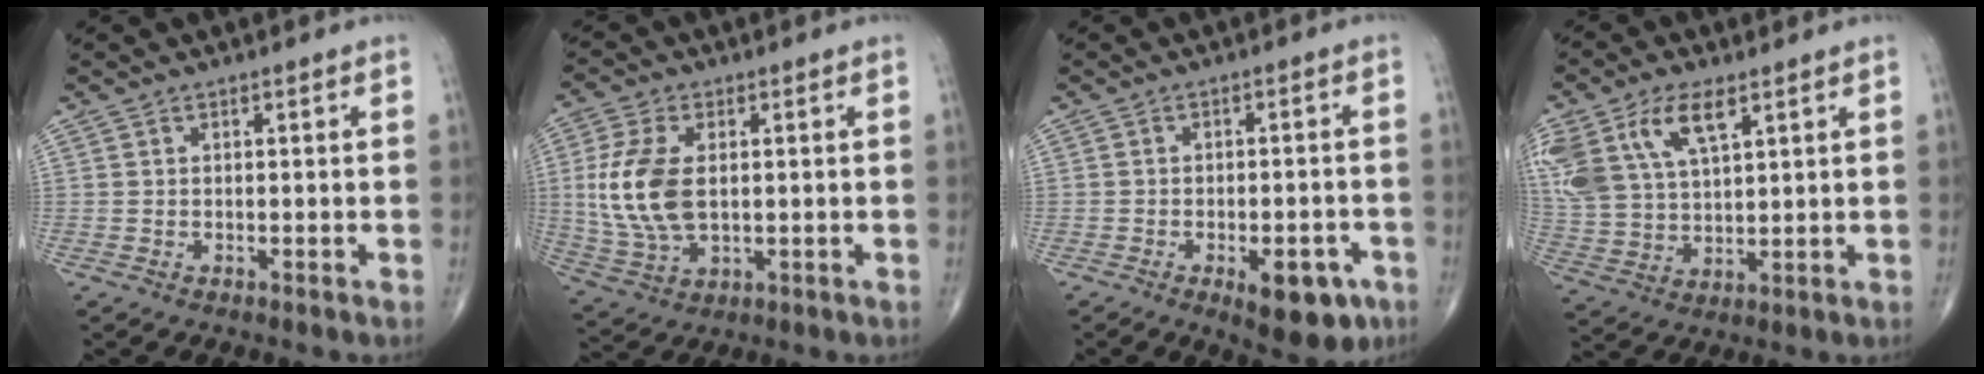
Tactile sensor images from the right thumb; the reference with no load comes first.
{"total": 12.6, "force": [1.1, 7.1, 10.4], "torque": [-0.228, -0.006, 0.029]}
{"total": 9.4, "force": [-4.5, 4.1, 7.2], "torque": [-0.074, 0.014, -0.051]}
{"total": 16.8, "force": [8.1, 8.6, 12.0], "torque": [-0.264, -0.007, 0.161]}